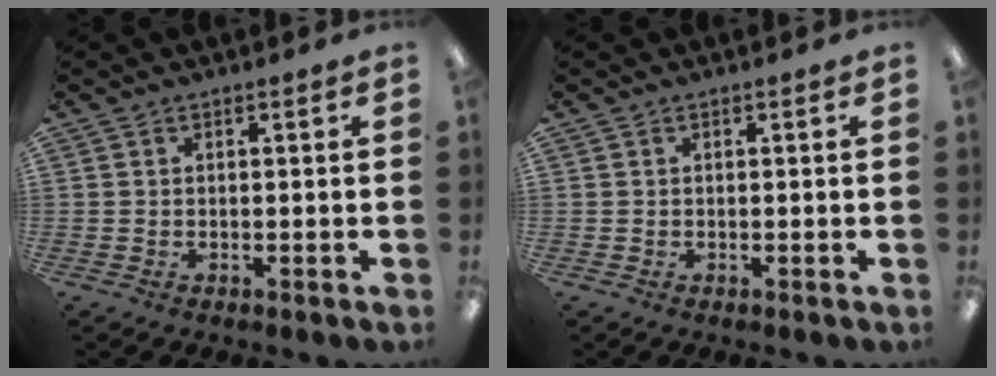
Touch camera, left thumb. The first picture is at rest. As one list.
[{"total": 0.0}]